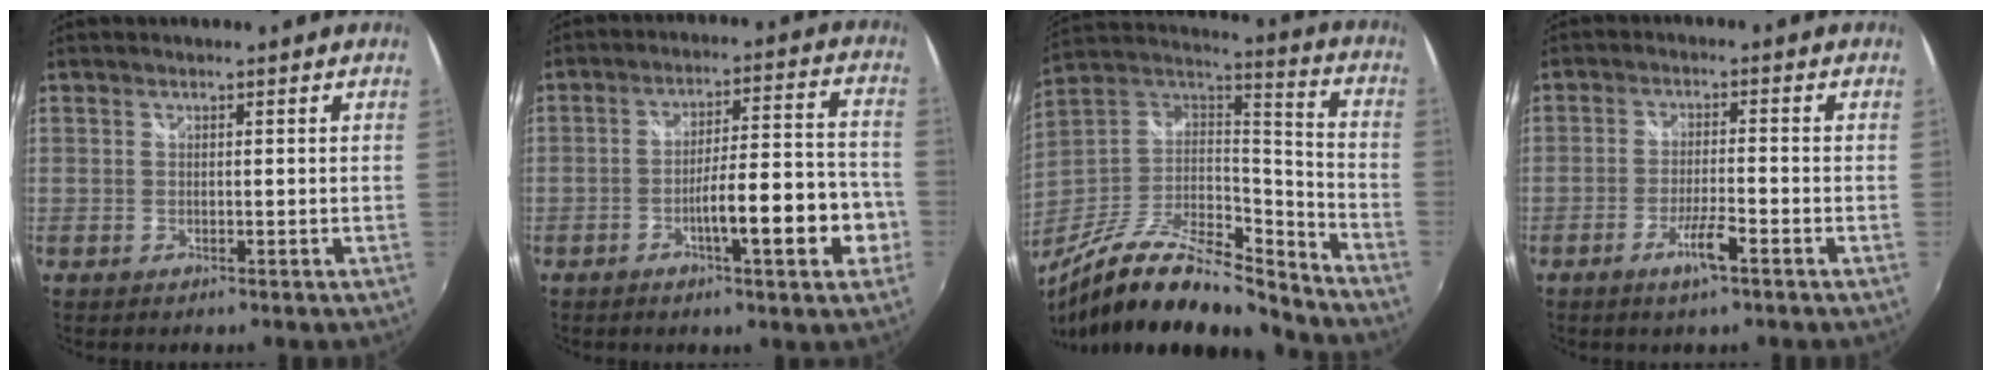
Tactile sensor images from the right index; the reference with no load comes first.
{"total": 12.4, "force": [-4.8, 1.8, 11.3], "torque": [-0.175, 0.005, -0.067]}
{"total": 25.6, "force": [-19.5, 7.3, 14.8], "torque": [-0.271, -0.029, -0.331]}
{"total": 5.0, "force": [-2.9, 0.2, 4.0], "torque": [-0.082, -0.007, -0.054]}